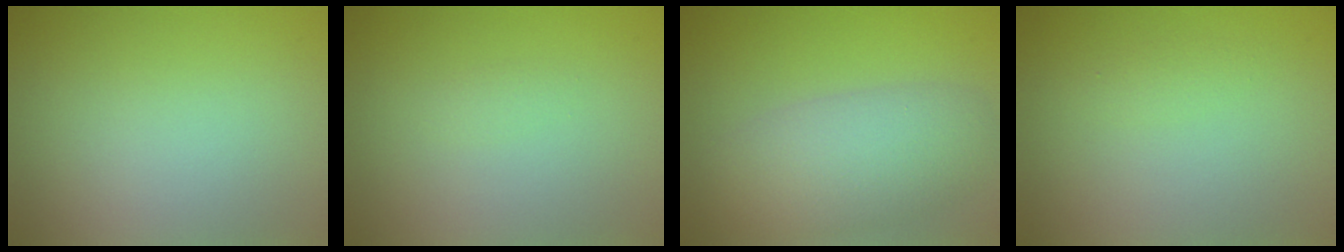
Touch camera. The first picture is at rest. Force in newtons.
{"total": 0.6, "press": 0.6, "slide": 0.0}
{"total": 6.3, "press": 6.3, "slide": 0.4}
{"total": 0.7, "press": 0.7, "slide": 0.0}